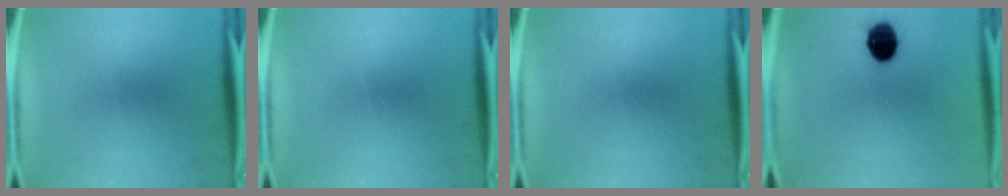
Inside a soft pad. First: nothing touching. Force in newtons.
{"total": 0.0}
{"total": 0.0}
{"total": 12.2}